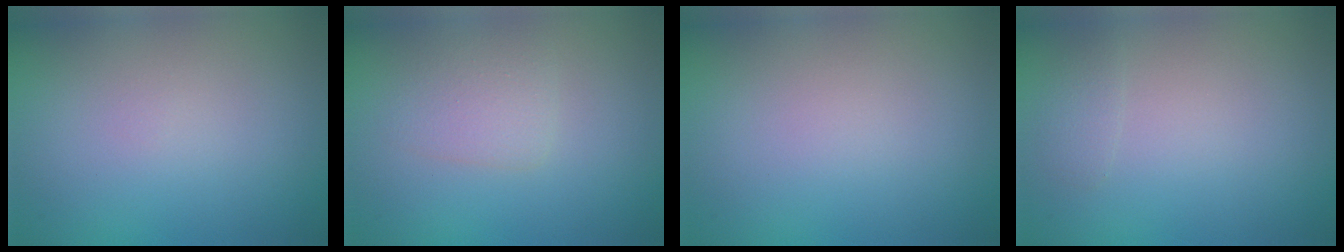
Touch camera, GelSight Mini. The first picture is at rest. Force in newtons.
{"total": 2.0, "press": 2.0, "slide": 0.0}
{"total": 0.0}
{"total": 0.9, "press": 0.9, "slide": 0.0}